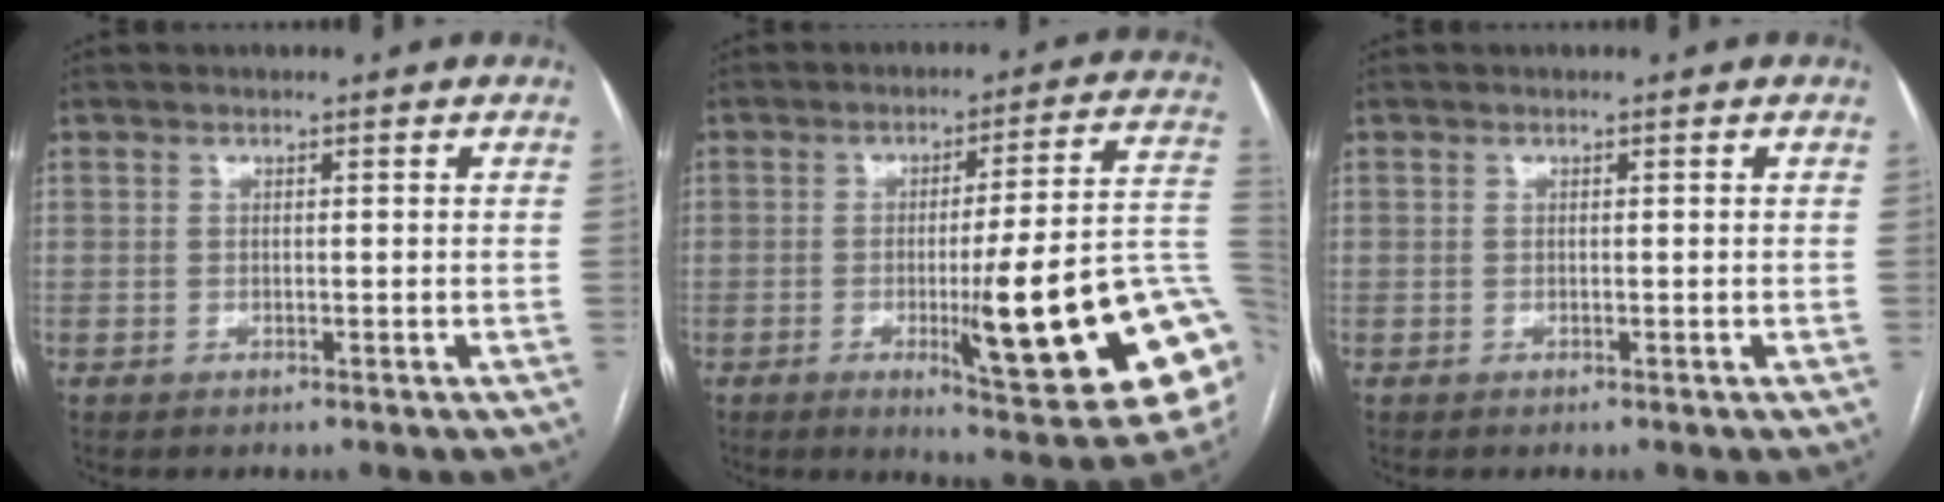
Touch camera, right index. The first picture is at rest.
{"total": 21.0, "force": [-5.2, 1.7, 20.2], "torque": [-0.189, 0.004, -0.060]}
{"total": 0.0}